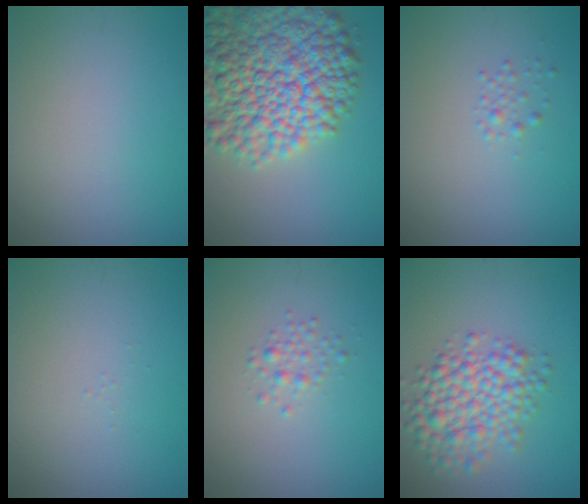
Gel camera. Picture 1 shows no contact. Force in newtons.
{"total": 13.2, "press": 13.2, "slide": 0.7}
{"total": 0.9, "press": 0.9, "slide": 0.1}
{"total": 0.0}
{"total": 1.3, "press": 1.3, "slide": 0.0}
{"total": 5.9, "press": 5.9, "slide": 0.1}